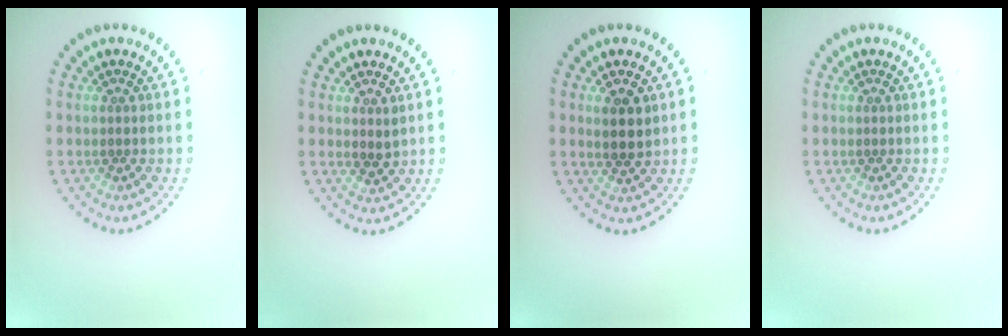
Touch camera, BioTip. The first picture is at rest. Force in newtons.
{"total": 1.1, "press": 0.9, "slide": 0.6}
{"total": 2.5, "press": 2.4, "slide": 0.8}
{"total": 0.0}